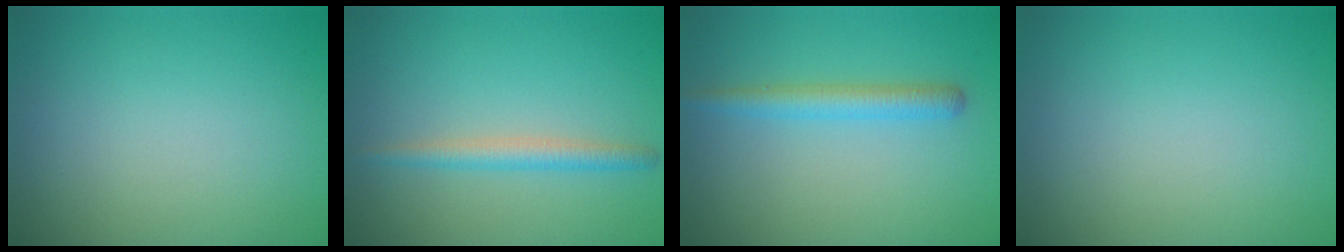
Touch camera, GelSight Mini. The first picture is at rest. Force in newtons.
{"total": 2.2, "press": 2.2, "slide": 0.1}
{"total": 2.6, "press": 2.6, "slide": 0.1}
{"total": 0.0}